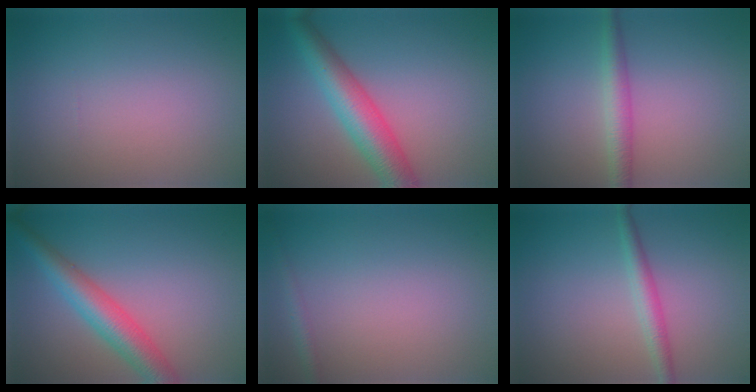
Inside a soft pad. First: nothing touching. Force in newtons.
{"total": 6.3, "press": 6.3, "slide": 0.1}
{"total": 2.6, "press": 2.6, "slide": 0.1}
{"total": 5.2, "press": 5.2, "slide": 0.1}
{"total": 1.1, "press": 1.1, "slide": 0.1}
{"total": 2.2, "press": 2.2, "slide": 0.1}